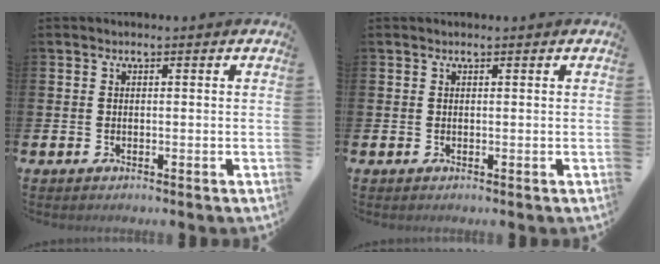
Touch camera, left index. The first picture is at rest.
{"total": 0.0}